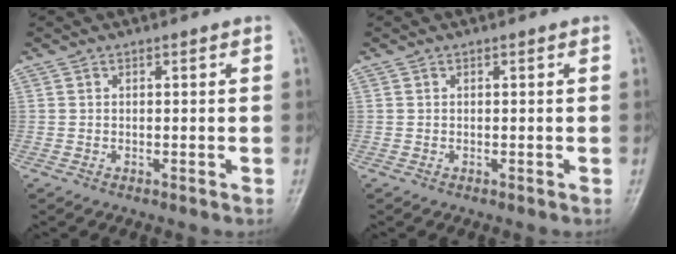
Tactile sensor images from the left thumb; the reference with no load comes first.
{"total": 0.0}